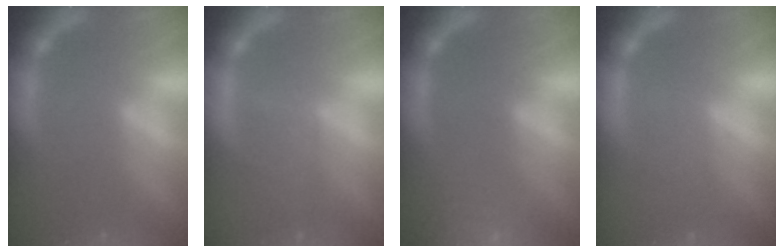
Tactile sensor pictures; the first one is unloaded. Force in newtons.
{"total": 3.0}
{"total": 9.5}
{"total": 1.5}